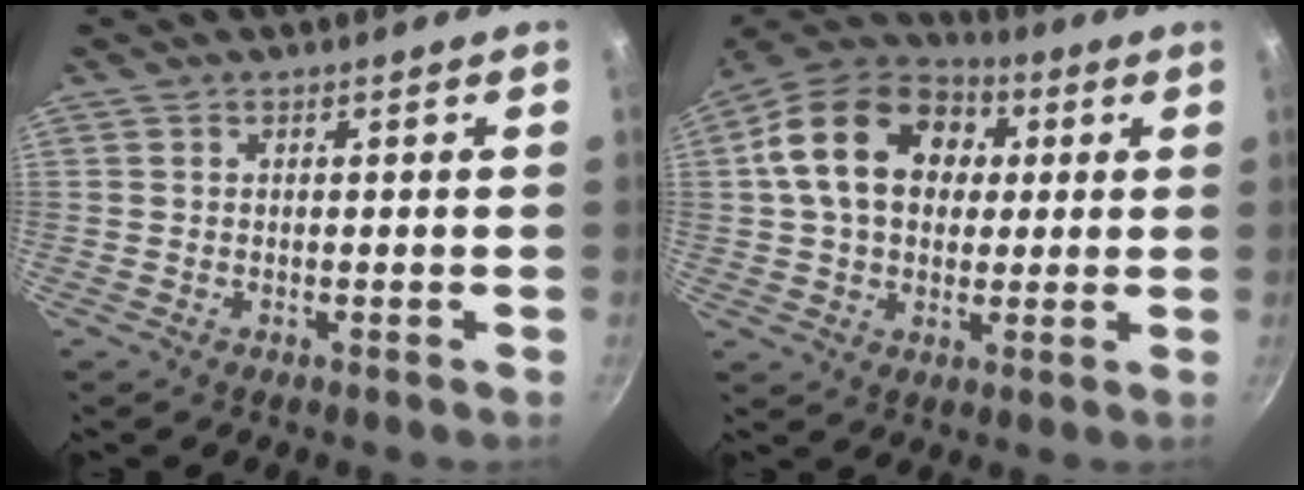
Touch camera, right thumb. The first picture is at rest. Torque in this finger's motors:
{"motor_torque": [0.22, 2.86, 1.81, 0.06, 0.39]}